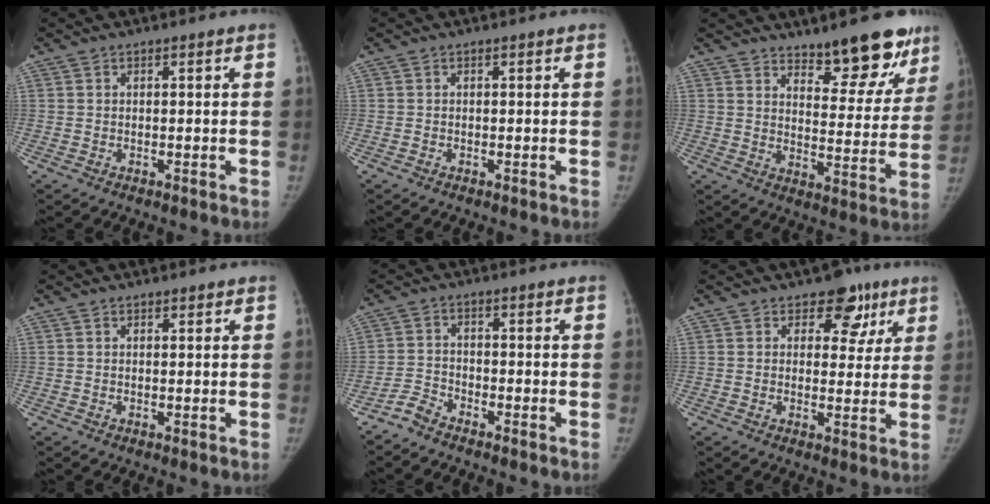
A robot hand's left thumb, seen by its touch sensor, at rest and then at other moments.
{"total": 0.0}
{"total": 14.8, "force": [11.0, 5.0, 8.6], "torque": [-0.056, -0.087, 0.155]}
{"total": 1.0, "force": [0.8, 0.5, 0.4], "torque": [0.001, -0.004, 0.009]}
{"total": 2.8, "force": [-2.7, 0.6, 0.4], "torque": [-0.007, 0.002, -0.059]}
{"total": 7.6, "force": [4.3, 5.1, 3.5], "torque": [0.004, -0.012, 0.054]}